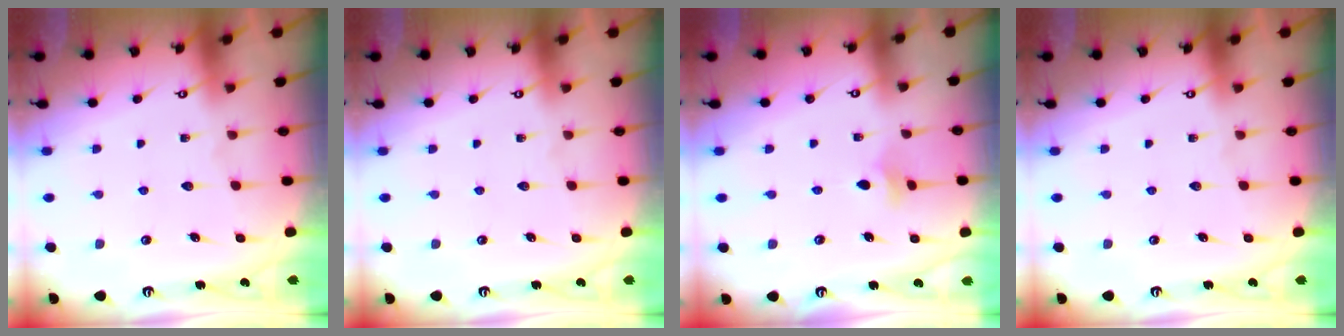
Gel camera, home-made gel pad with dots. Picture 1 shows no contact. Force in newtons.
{"total": 0.0}
{"total": 3.1, "press": 3.0, "slide": 0.7}
{"total": 0.0}